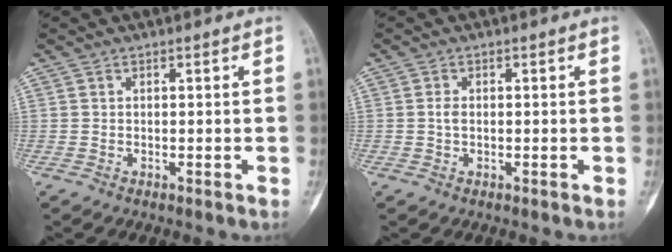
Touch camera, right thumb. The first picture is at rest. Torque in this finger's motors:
{"motor_torque": [0.35, 0.17, 0.15, -0.14, 0.04]}